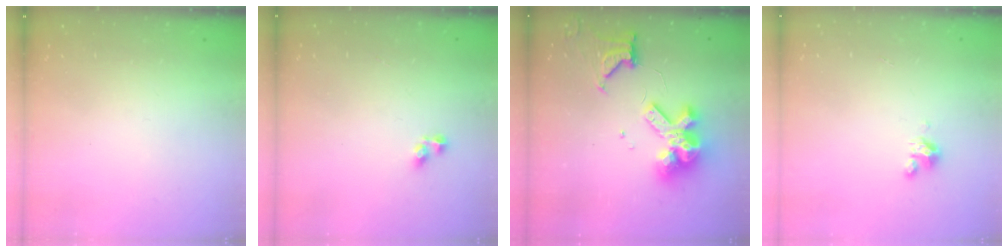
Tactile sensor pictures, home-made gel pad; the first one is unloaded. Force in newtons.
{"total": 2.5, "press": 2.5, "slide": 0.1}
{"total": 14.6, "press": 14.5, "slide": 1.8}
{"total": 2.5, "press": 2.5, "slide": 0.2}